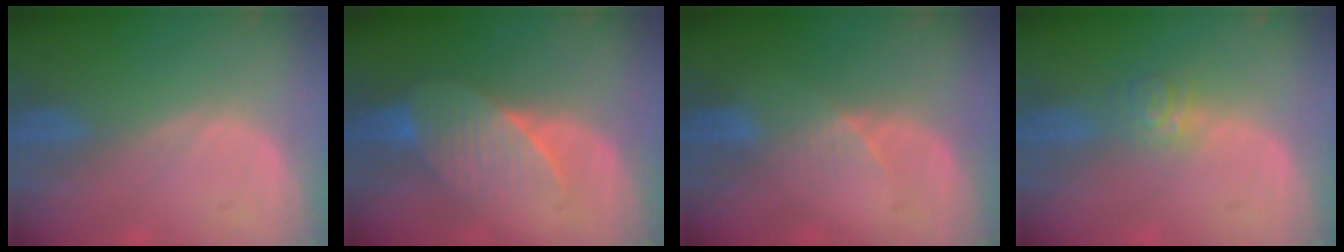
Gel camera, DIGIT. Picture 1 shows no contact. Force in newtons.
{"total": 7.4, "press": 6.9, "slide": 2.6}
{"total": 3.0, "press": 2.6, "slide": 1.5}
{"total": 3.6, "press": 3.4, "slide": 1.2}